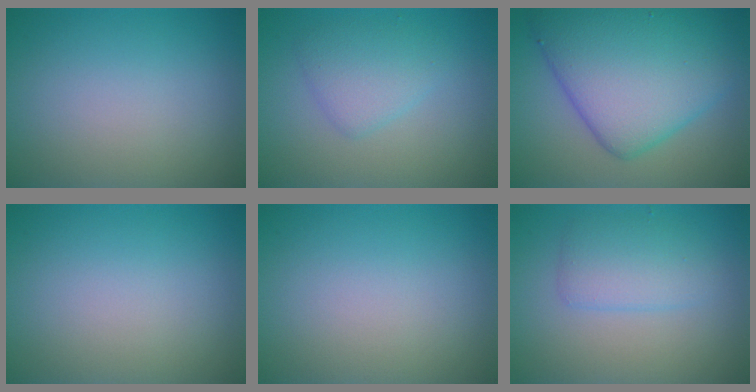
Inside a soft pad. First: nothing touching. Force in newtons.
{"total": 2.8, "press": 2.8, "slide": 0.2}
{"total": 10.4, "press": 10.4, "slide": 0.4}
{"total": 0.0}
{"total": 0.0}
{"total": 2.9, "press": 2.9, "slide": 0.2}